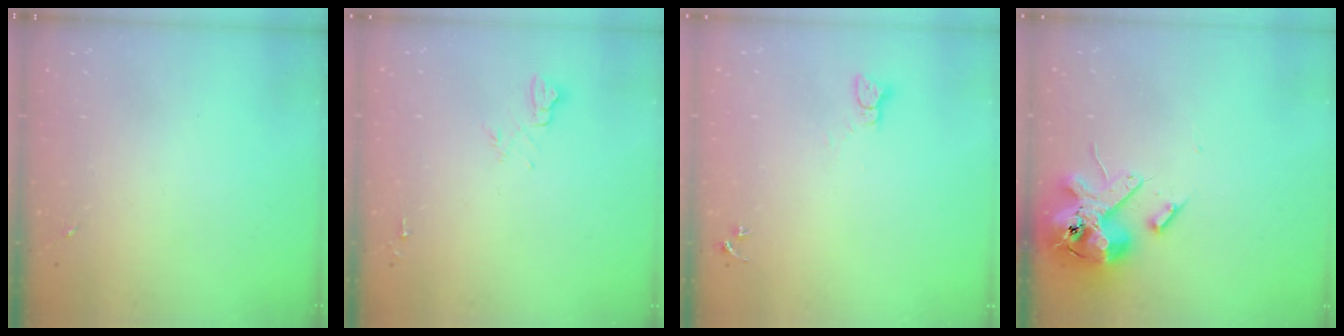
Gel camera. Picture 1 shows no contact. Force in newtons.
{"total": 7.1, "press": 7.1, "slide": 0.8}
{"total": 2.3, "press": 2.3, "slide": 0.2}
{"total": 14.5, "press": 14.4, "slide": 2.4}